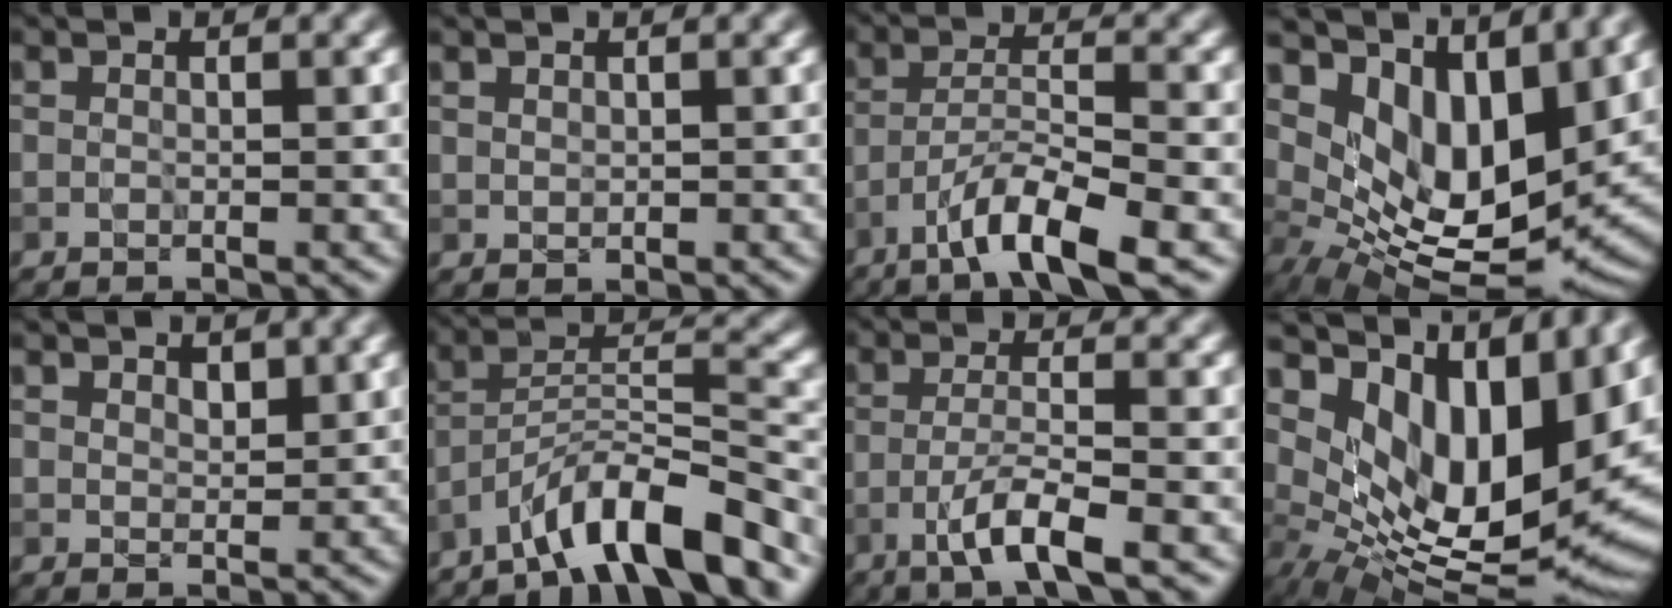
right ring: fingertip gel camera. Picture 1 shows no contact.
{"total": 0.9, "force": [0.7, 0.5, 0.1], "torque": [-0.002, 0.000, 0.017]}
{"total": 6.0, "force": [-4.0, 0.9, 4.4], "torque": [-0.071, 0.007, -0.080]}
{"total": 10.1, "force": [4.9, 4.9, 7.3], "torque": [-0.138, -0.016, 0.098]}
{"total": 1.9, "force": [1.4, 1.1, 0.7], "torque": [-0.013, 0.001, 0.023]}
{"total": 8.6, "force": [-6.7, 1.6, 5.2], "torque": [-0.079, 0.014, -0.120]}
{"total": 4.5, "force": [-2.4, 0.7, 3.7], "torque": [-0.068, 0.003, -0.051]}
{"total": 14.2, "force": [5.9, 6.9, 11.0], "torque": [-0.188, 0.003, 0.113]}